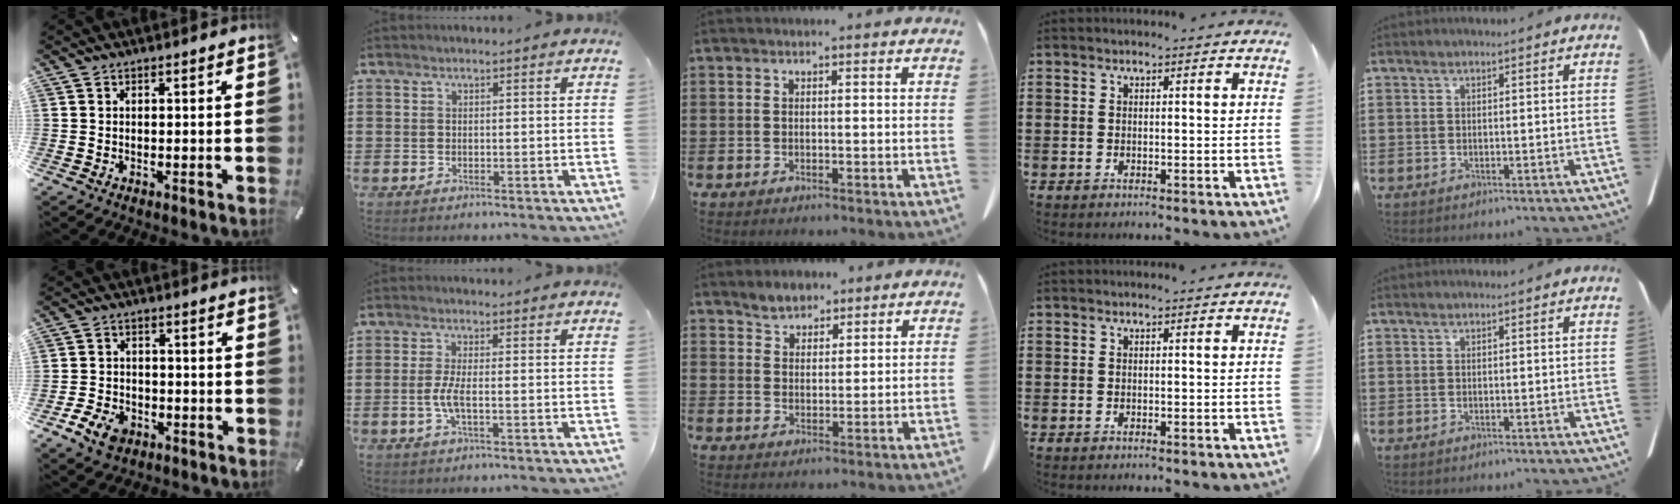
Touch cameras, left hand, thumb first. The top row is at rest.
{"thumb": {"total": 6.3, "force": [-3.5, 4.5, 2.8], "torque": [-0.066, 0.015, -0.066]}, "index": {"total": 3.3, "force": [-0.7, 0.4, 3.2], "torque": [-0.080, -0.009, -0.021]}, "middle": {"total": 3.8, "force": [3.3, 1.8, 0.5], "torque": [-0.022, 0.002, 0.066]}}